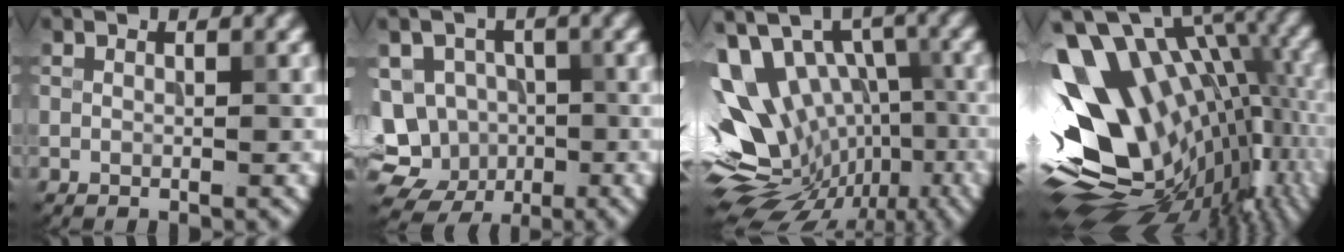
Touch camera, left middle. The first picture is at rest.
{"total": 12.0, "force": [-3.3, 10.8, 4.3], "torque": [-0.085, 0.005, -0.070]}
{"total": 15.4, "force": [-3.3, 10.5, 10.8], "torque": [-0.177, 0.011, -0.032]}
{"total": 18.1, "force": [-0.2, 10.0, 15.1], "torque": [-0.247, -0.008, -0.001]}